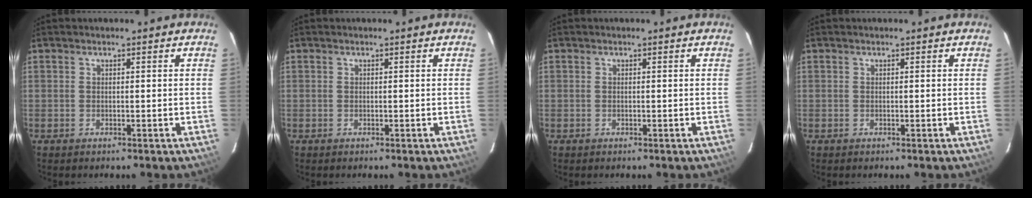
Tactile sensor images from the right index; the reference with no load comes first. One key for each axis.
{"total": 0.0}
{"total": 0.0}
{"total": 0.0}